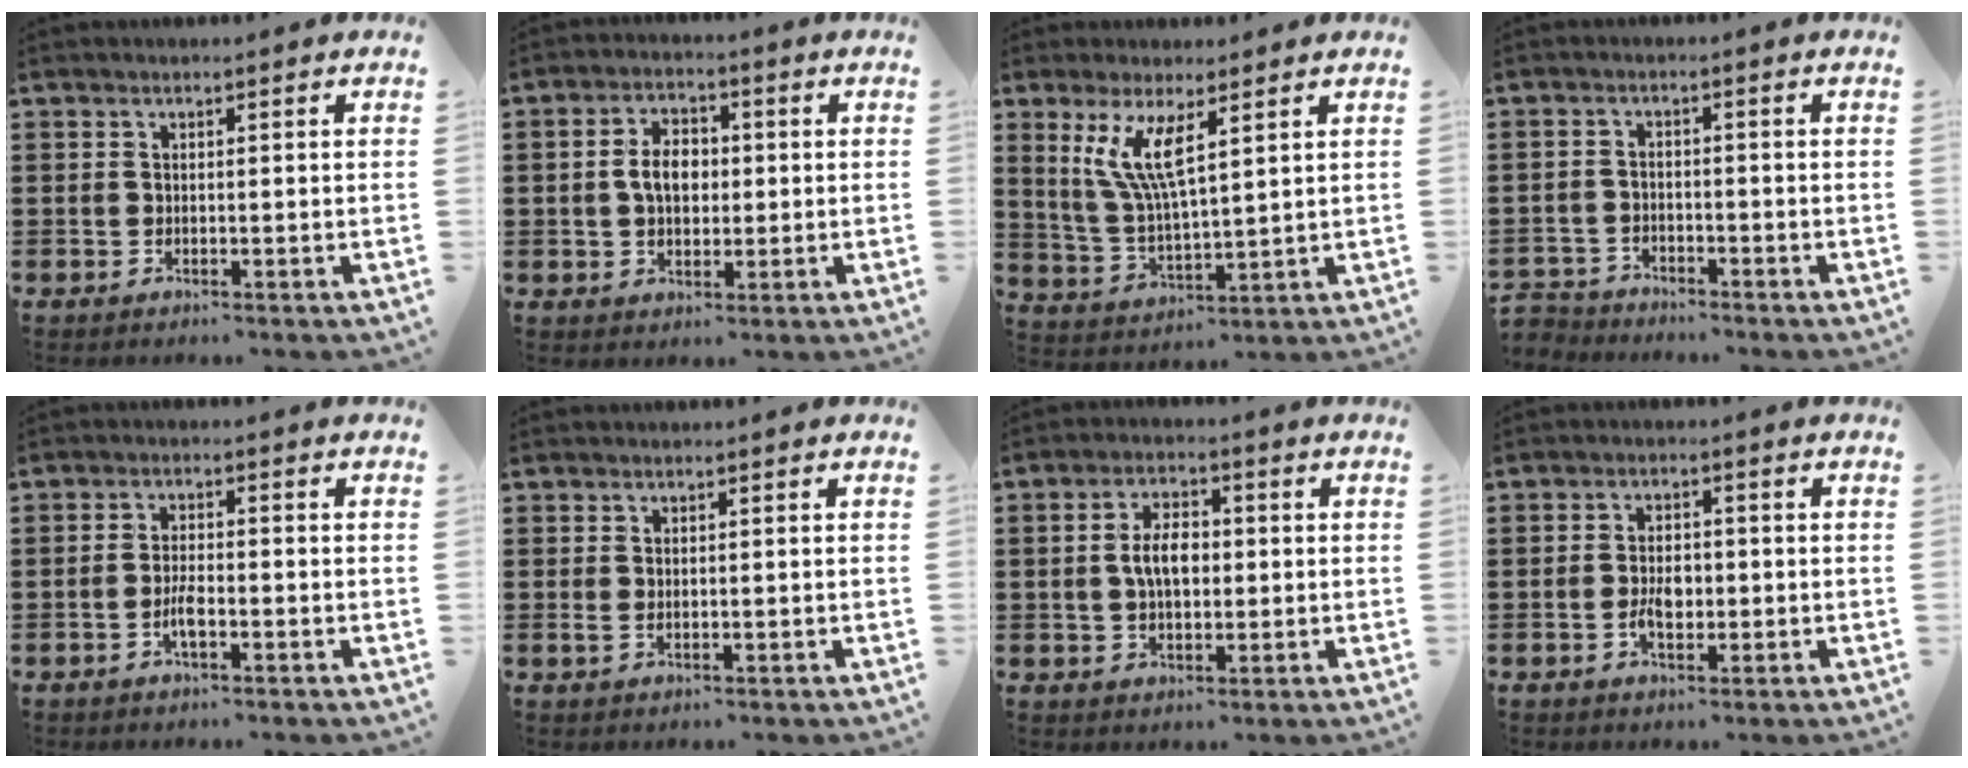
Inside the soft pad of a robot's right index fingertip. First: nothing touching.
{"total": 5.3, "force": [0.1, 3.5, 4.0], "torque": [-0.082, 0.007, -0.006]}
{"total": 7.6, "force": [3.5, 1.7, 6.5], "torque": [-0.150, -0.009, 0.058]}
{"total": 2.4, "force": [-2.3, 0.5, -0.3], "torque": [-0.003, 0.001, -0.053]}
{"total": 3.2, "force": [-1.3, 0.9, 2.8], "torque": [-0.062, -0.002, -0.027]}
{"total": 0.9, "force": [0.2, 0.5, 0.7], "torque": [-0.015, 0.004, 0.002]}
{"total": 5.4, "force": [0.1, 2.8, 4.6], "torque": [-0.090, 0.005, -0.005]}
{"total": 3.4, "force": [-0.7, 1.9, 2.7], "torque": [-0.059, 0.001, -0.015]}